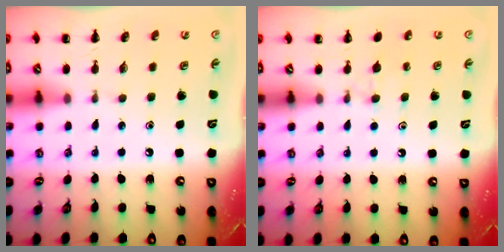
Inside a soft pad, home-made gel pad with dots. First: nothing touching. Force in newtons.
{"total": 5.2, "press": 4.8, "slide": 1.9}